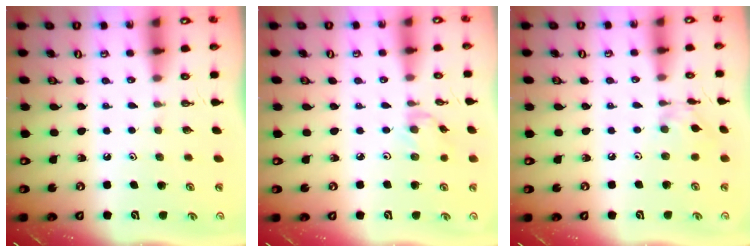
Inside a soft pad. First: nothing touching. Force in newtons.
{"total": 1.5, "press": 1.5, "slide": 0.3}
{"total": 2.4, "press": 2.4, "slide": 0.2}